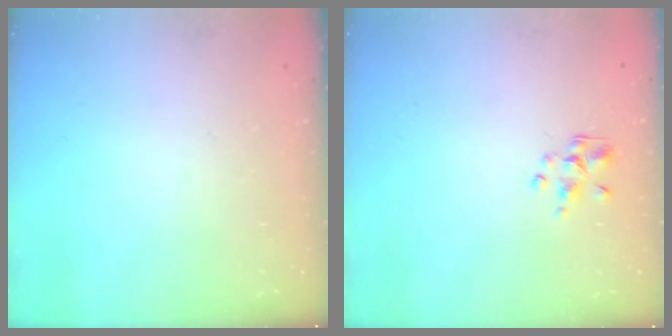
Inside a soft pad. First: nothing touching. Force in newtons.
{"total": 1.9, "press": 1.8, "slide": 0.6}